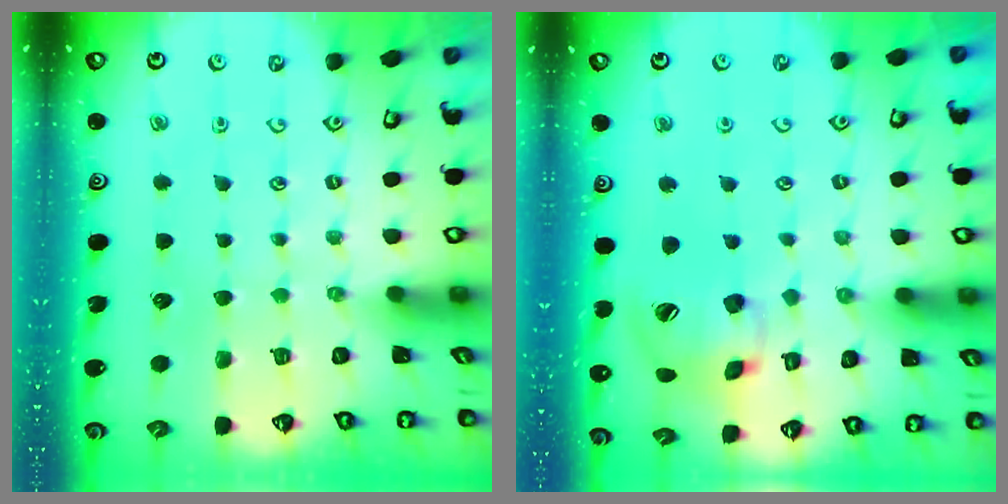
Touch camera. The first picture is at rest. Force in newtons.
{"total": 15.8, "press": 15.6, "slide": 2.5}